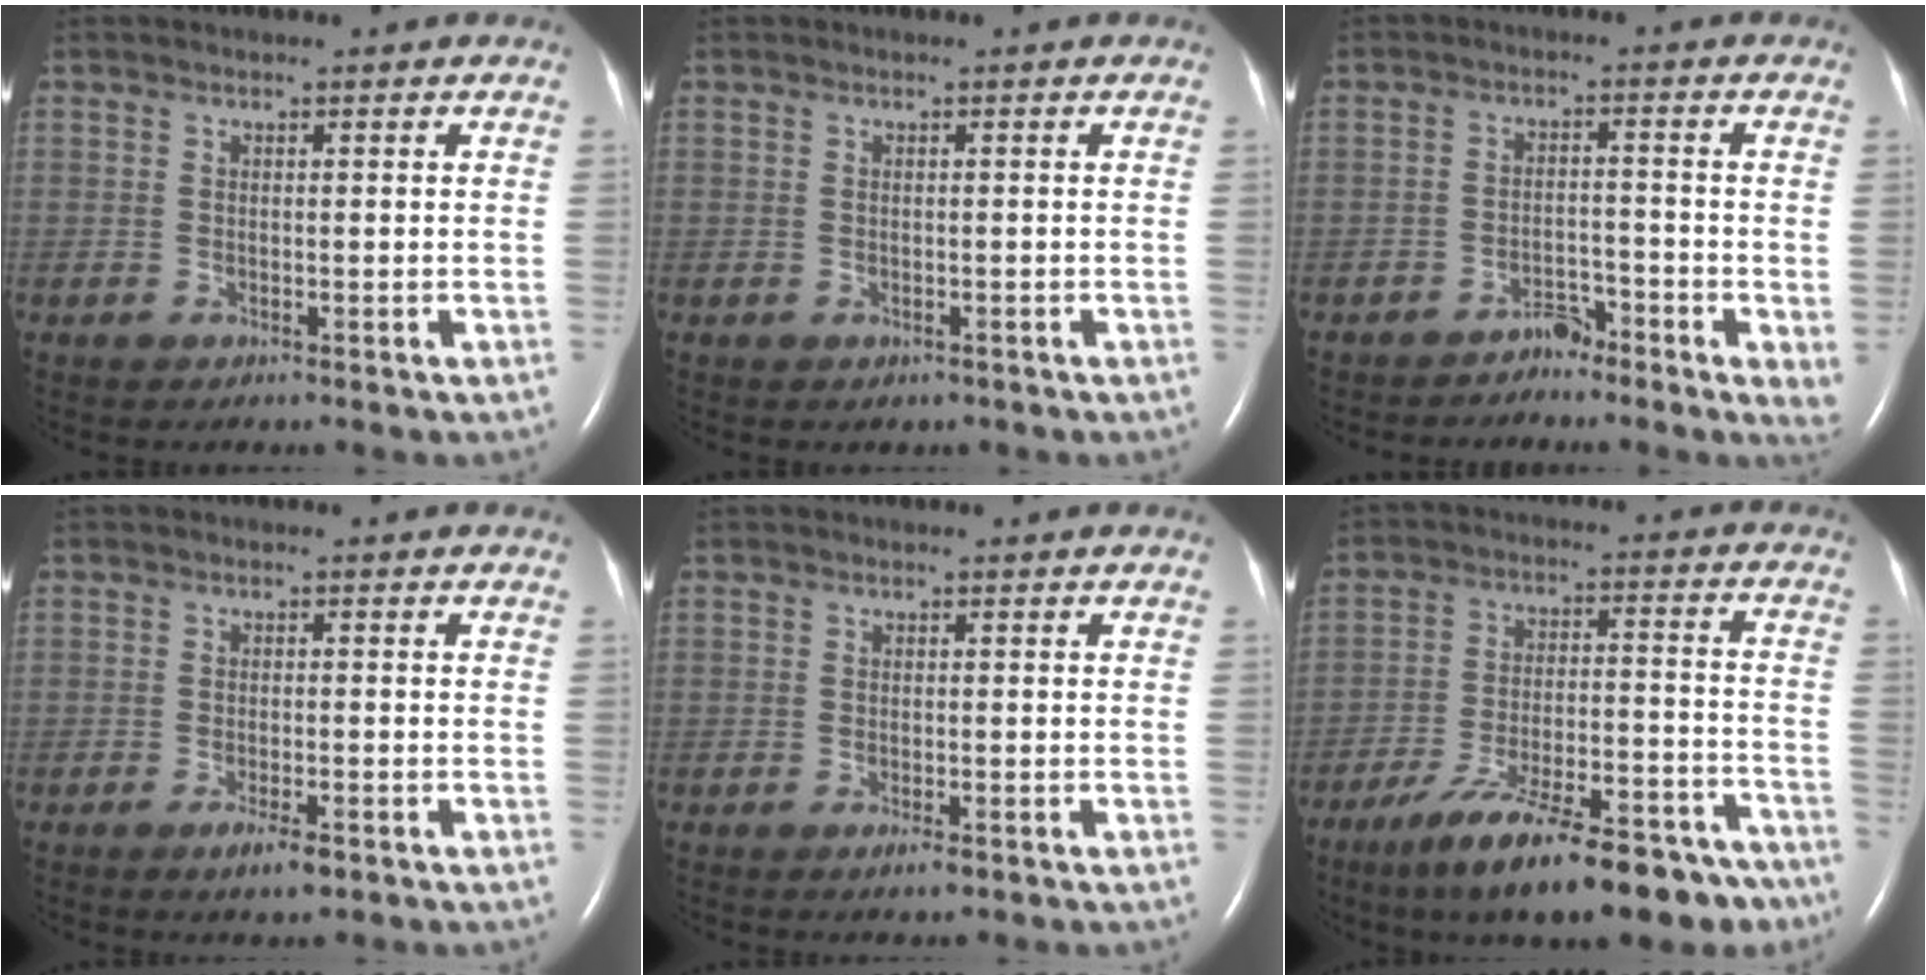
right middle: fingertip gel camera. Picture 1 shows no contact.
{"total": 0.6, "force": [-0.3, 0.5, 0.1], "torque": [-0.006, 0.001, 0.000]}
{"total": 3.3, "force": [-2.6, 1.1, 1.6], "torque": [-0.010, 0.002, -0.042]}
{"total": 3.0, "force": [-1.9, 0.6, 2.3], "torque": [-0.043, -0.003, -0.029]}
{"total": 1.4, "force": [-0.8, 0.3, 1.0], "torque": [-0.020, -0.003, -0.012]}
{"total": 21.5, "force": [-16.6, 5.5, 12.4], "torque": [-0.145, 0.021, -0.254]}